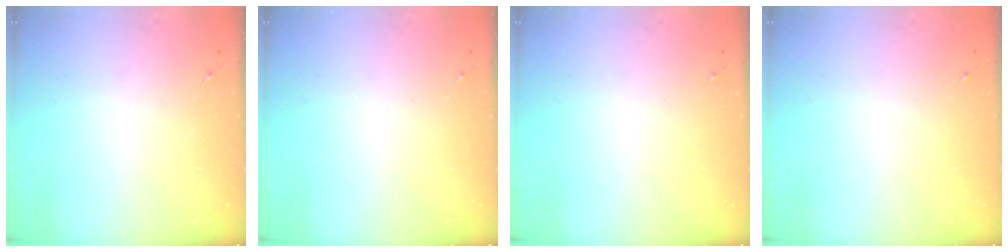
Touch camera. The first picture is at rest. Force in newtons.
{"total": 0.0}
{"total": 0.0}
{"total": 0.0}